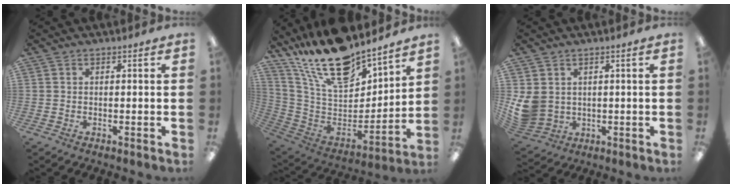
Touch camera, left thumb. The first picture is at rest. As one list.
[{"total": 22.1, "force": [17.5, 8.3, 10.8], "torque": [-0.207, -0.116, 0.308]}, {"total": 6.4, "force": [1.5, 5.5, 2.9], "torque": [-0.080, -0.011, 0.030]}]